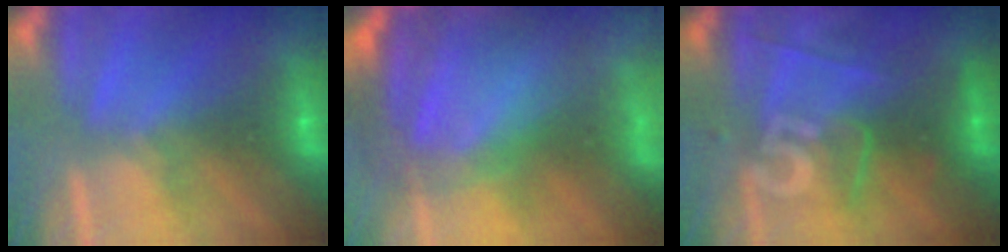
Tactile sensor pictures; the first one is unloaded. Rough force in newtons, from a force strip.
{"total": 8.0}
{"total": 2.7}